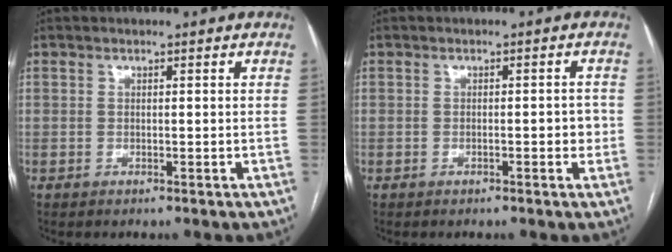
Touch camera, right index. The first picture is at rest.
{"total": 2.3, "force": [-0.3, 0.9, 2.1], "torque": [-0.027, 0.006, -0.001]}